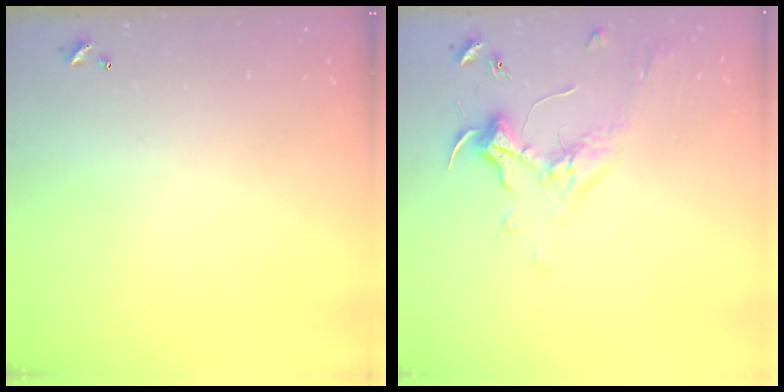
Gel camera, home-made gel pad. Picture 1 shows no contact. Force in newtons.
{"total": 1.8, "press": 1.6, "slide": 0.6}